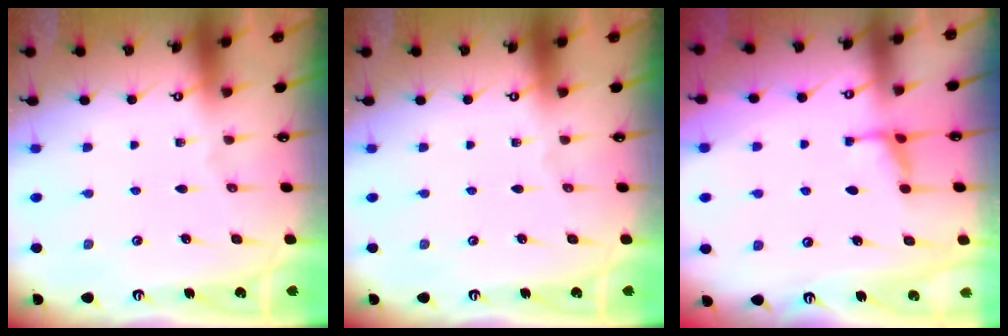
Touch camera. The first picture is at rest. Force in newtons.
{"total": 0.0}
{"total": 4.1, "press": 4.1, "slide": 0.1}